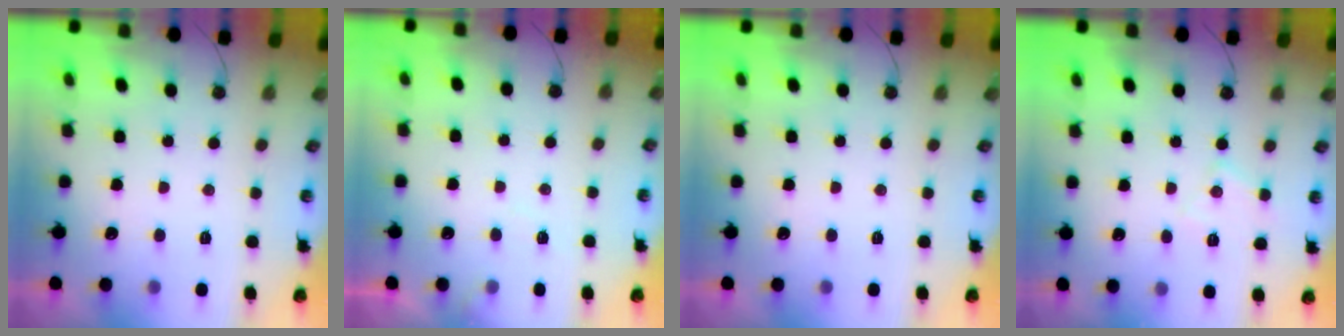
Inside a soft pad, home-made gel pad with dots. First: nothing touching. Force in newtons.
{"total": 4.4, "press": 4.3, "slide": 0.6}
{"total": 0.0}
{"total": 6.7, "press": 6.7, "slide": 0.6}